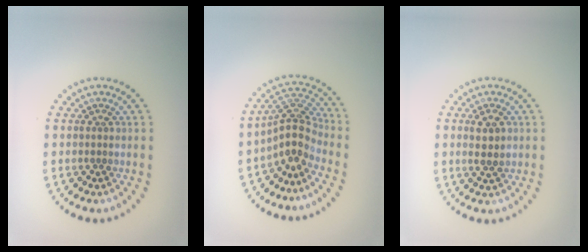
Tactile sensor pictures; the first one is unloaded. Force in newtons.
{"total": 3.7, "press": 2.7, "slide": 2.5}
{"total": 2.3, "press": 2.2, "slide": 0.6}